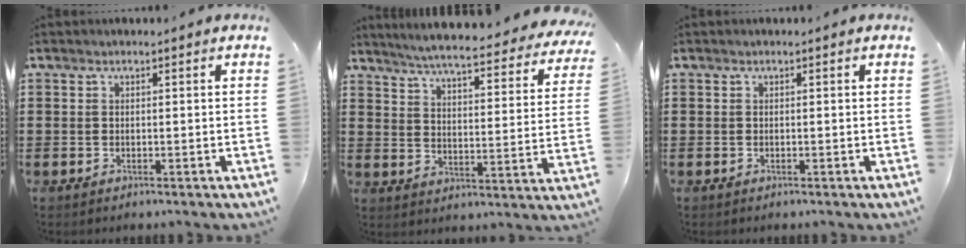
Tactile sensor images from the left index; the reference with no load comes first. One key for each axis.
{"total": 6.0, "fx": 5.5, "fy": -0.6, "fz": 2.4, "tx": -0.063, "ty": -0.048, "tz": 0.088}
{"total": 0.0}